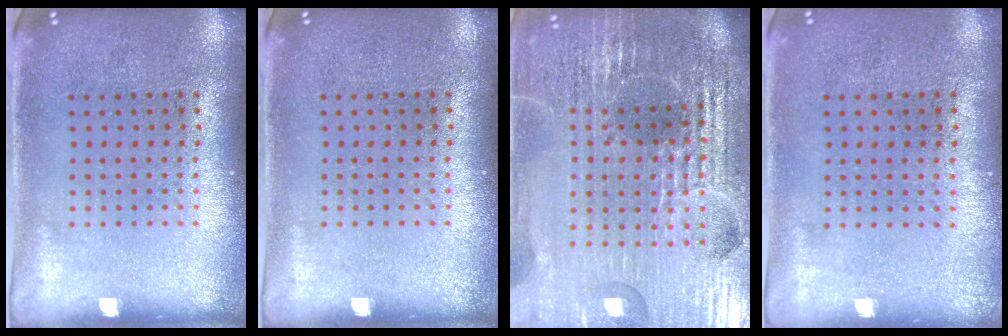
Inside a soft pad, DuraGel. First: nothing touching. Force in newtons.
{"total": 0.0}
{"total": 6.8, "press": 5.9, "slide": 3.4}
{"total": 0.0}